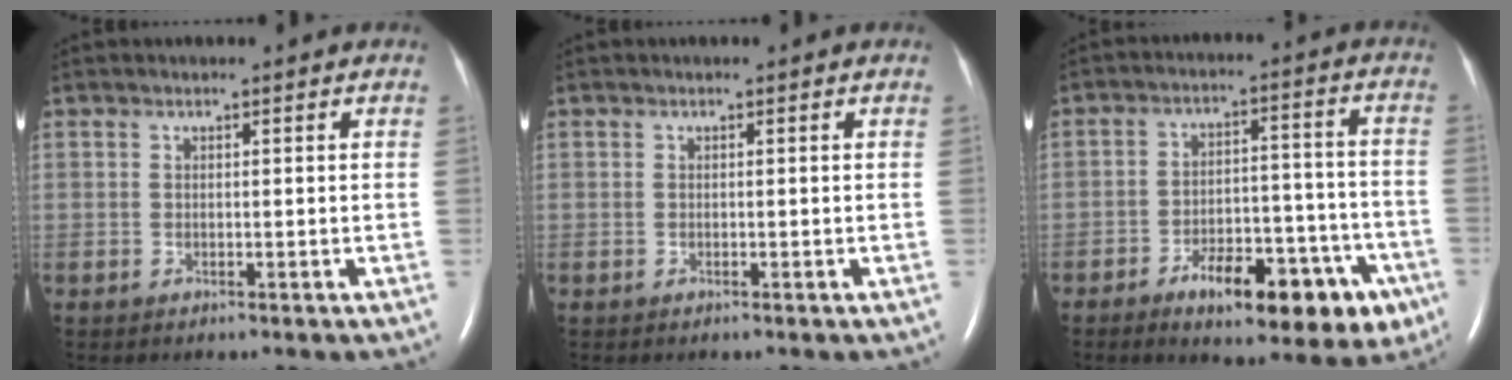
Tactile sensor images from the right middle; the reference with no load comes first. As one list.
[{"total": 0.0}, {"total": 15.1, "force": [-8.4, 5.7, 11.3], "torque": [-0.129, 0.024, -0.112]}]